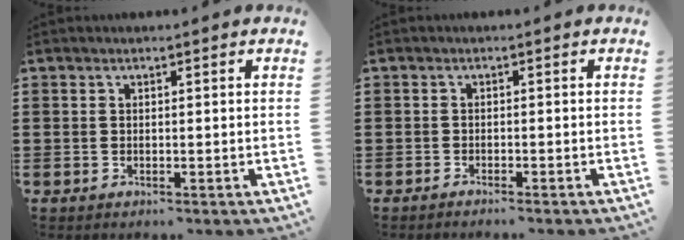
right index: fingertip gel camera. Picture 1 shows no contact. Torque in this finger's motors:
{"motor_torque": [1.05, 1.09, 0.00, 0.00]}